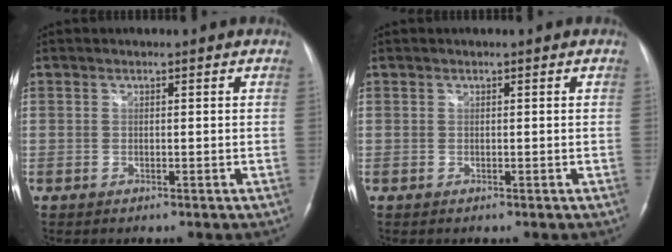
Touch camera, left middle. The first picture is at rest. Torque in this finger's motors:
{"motor_torque": [0.26, -0.30, 0.07, 0.01]}